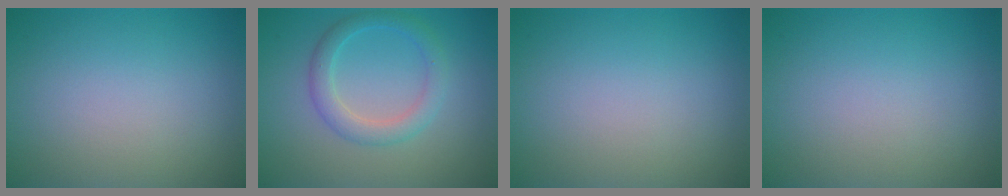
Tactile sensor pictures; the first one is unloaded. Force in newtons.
{"total": 2.8, "press": 2.8, "slide": 0.0}
{"total": 0.0}
{"total": 0.0}